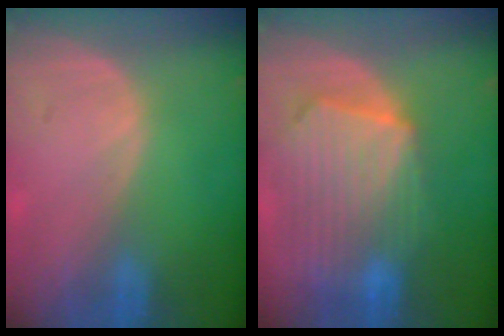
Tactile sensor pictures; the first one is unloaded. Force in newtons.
{"total": 10.9, "press": 9.5, "slide": 5.2}